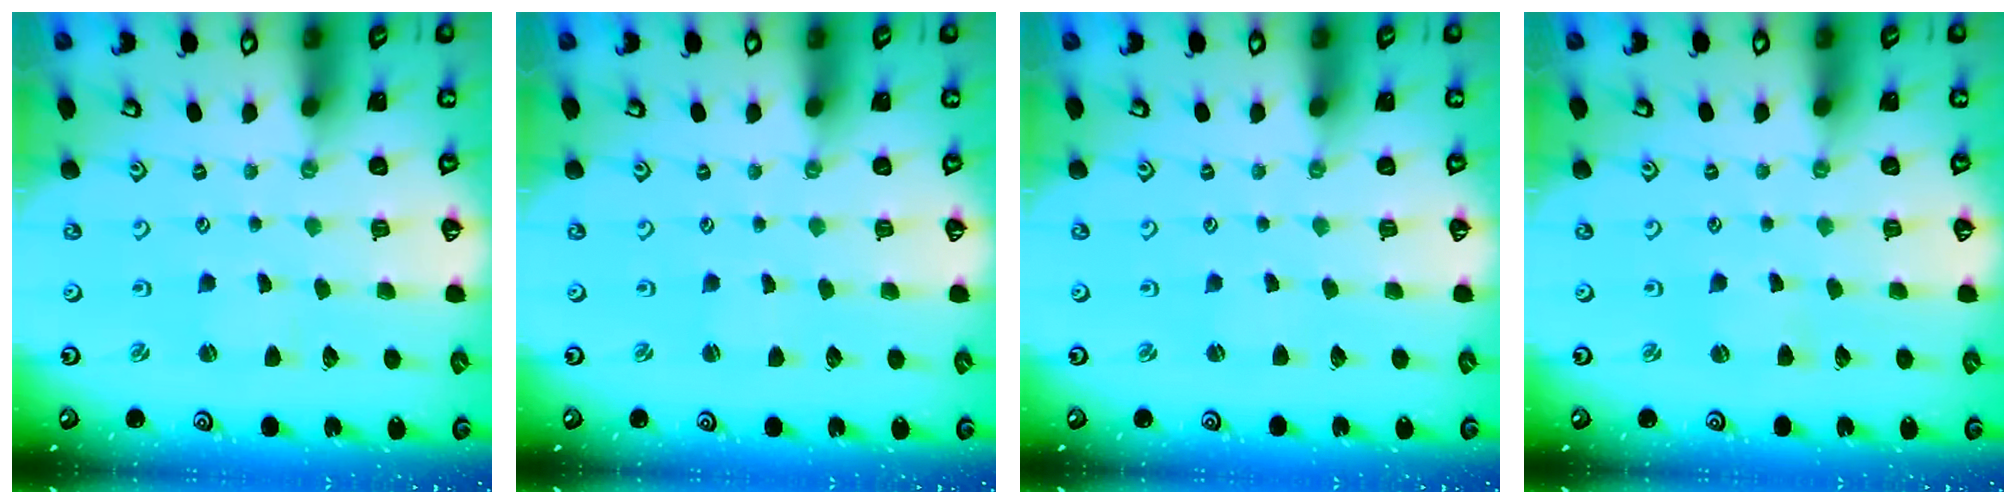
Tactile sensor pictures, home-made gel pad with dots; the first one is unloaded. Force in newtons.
{"total": 0.0}
{"total": 1.6, "press": 1.6, "slide": 0.3}
{"total": 1.0, "press": 1.0, "slide": 0.1}